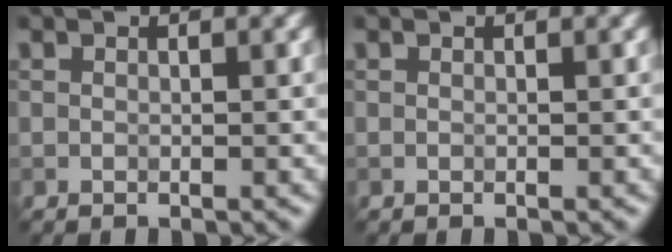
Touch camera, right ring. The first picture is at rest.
{"total": 0.0}